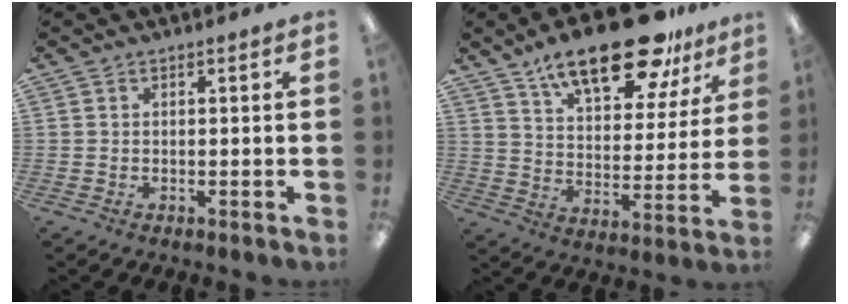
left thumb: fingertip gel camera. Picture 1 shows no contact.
{"total": 20.7, "force": [14.7, 7.8, 12.3], "torque": [-0.196, -0.079, 0.247]}